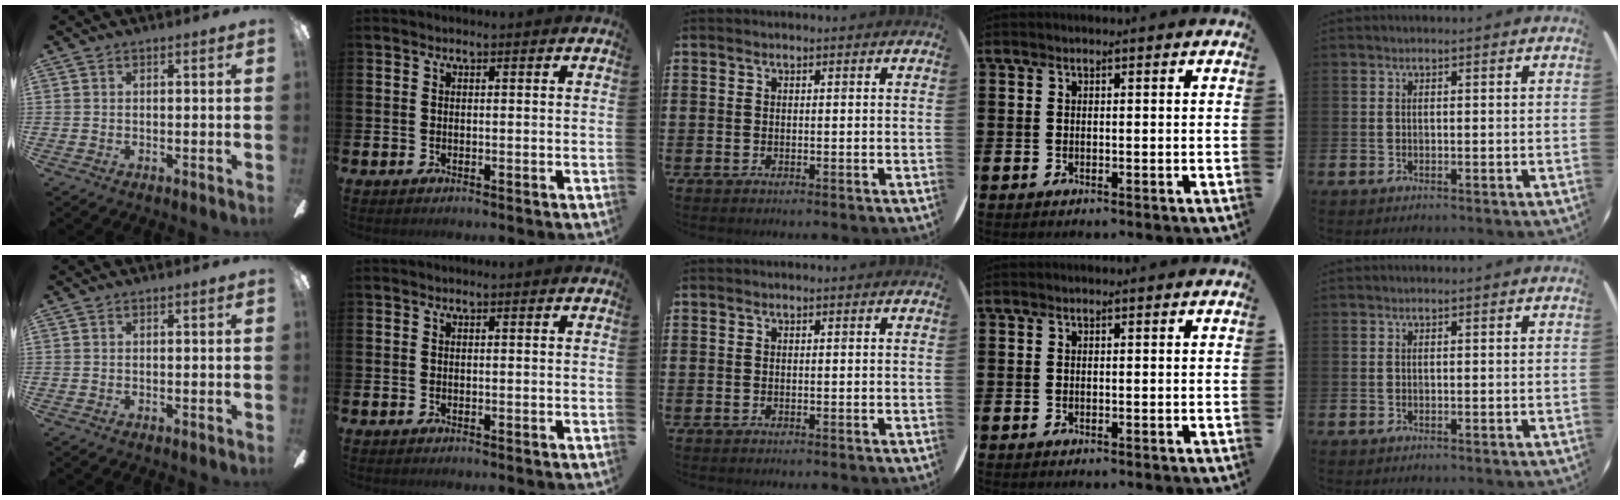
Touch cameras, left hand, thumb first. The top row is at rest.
{}